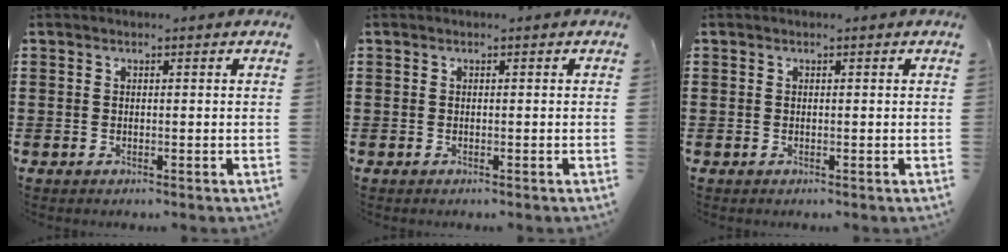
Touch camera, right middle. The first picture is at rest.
{"total": 0.0}
{"total": 0.0}